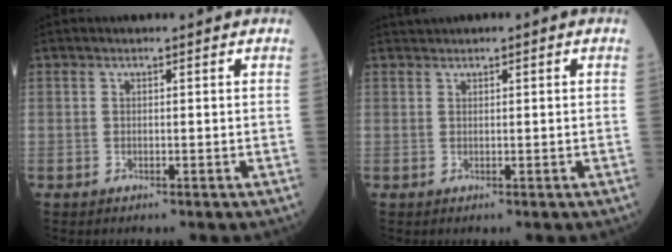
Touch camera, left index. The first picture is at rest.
{"total": 0.7, "force": [0.6, 0.1, 0.4], "torque": [-0.012, 0.021, 0.016]}